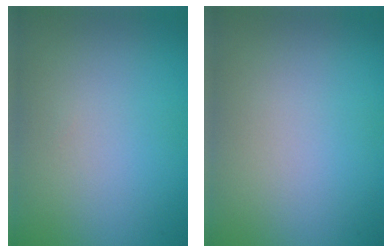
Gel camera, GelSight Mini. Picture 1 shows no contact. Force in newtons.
{"total": 0.0}